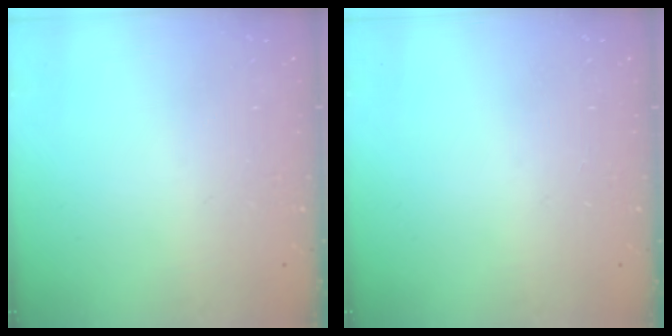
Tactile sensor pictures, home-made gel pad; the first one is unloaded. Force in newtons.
{"total": 0.0}